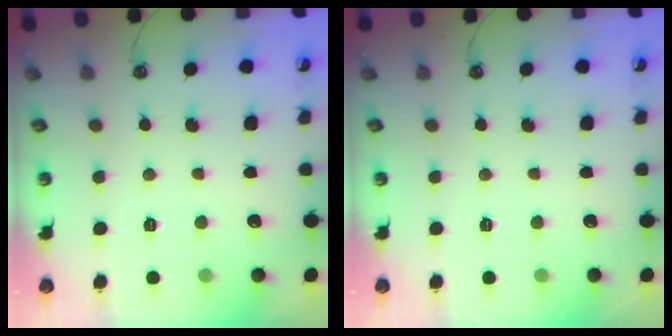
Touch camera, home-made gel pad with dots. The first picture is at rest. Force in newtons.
{"total": 0.0}